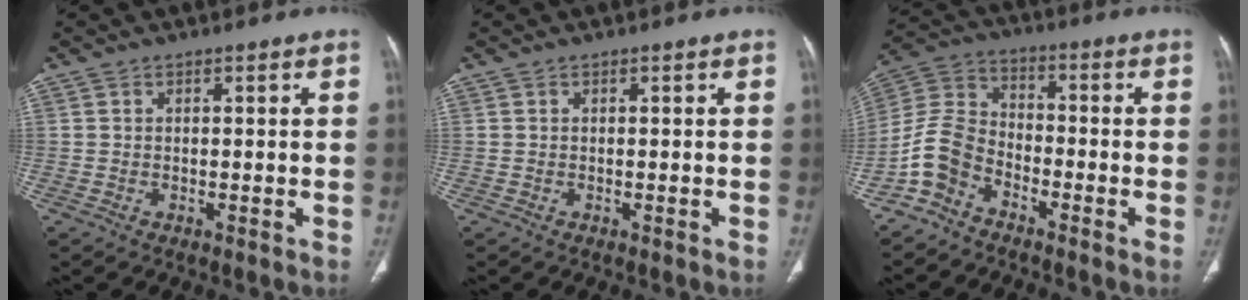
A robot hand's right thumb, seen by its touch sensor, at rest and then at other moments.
{"total": 0.0}
{"total": 8.6, "force": [-5.4, 5.4, 4.1], "torque": [-0.090, 0.044, -0.121]}